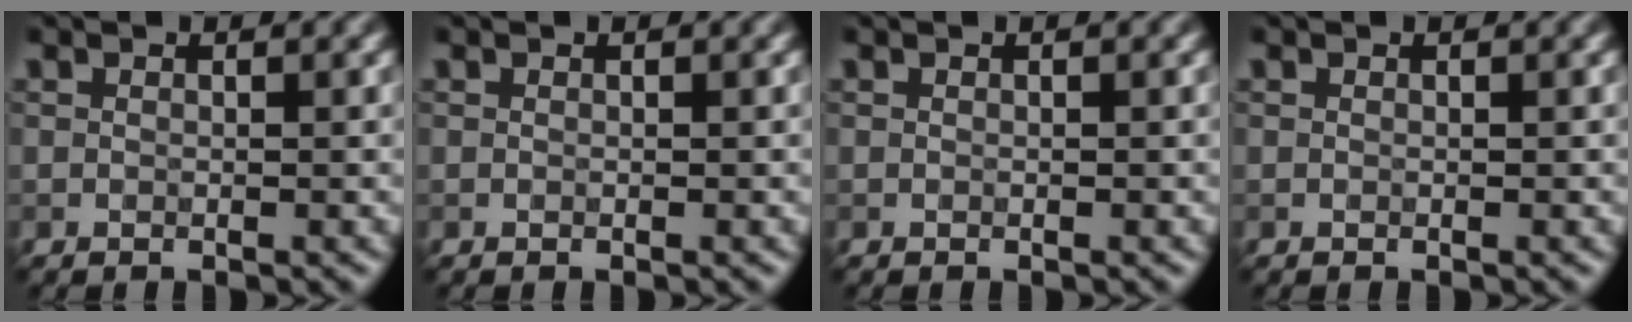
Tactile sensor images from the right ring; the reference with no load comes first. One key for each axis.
{"total": 0.0}
{"total": 0.0}
{"total": 0.0}